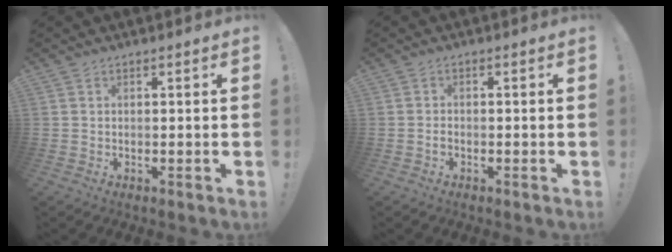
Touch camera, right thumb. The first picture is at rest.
{"total": 1.0, "force": [-0.6, 0.4, 0.7], "torque": [-0.012, 0.003, -0.010]}